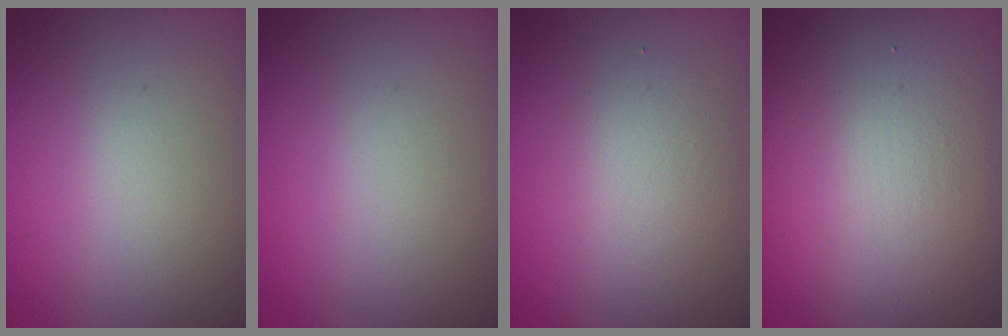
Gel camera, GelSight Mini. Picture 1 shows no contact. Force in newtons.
{"total": 0.0}
{"total": 2.1, "press": 2.1, "slide": 0.0}
{"total": 9.8, "press": 9.8, "slide": 0.6}